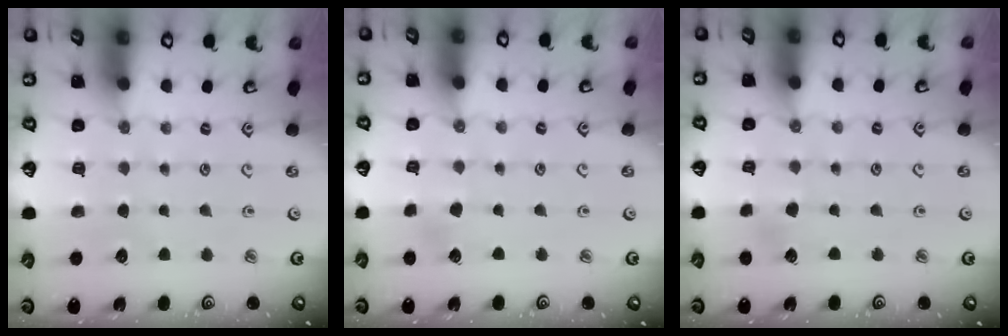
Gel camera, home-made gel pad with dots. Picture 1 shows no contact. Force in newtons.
{"total": 1.8, "press": 1.7, "slide": 0.4}
{"total": 1.8, "press": 1.7, "slide": 0.4}